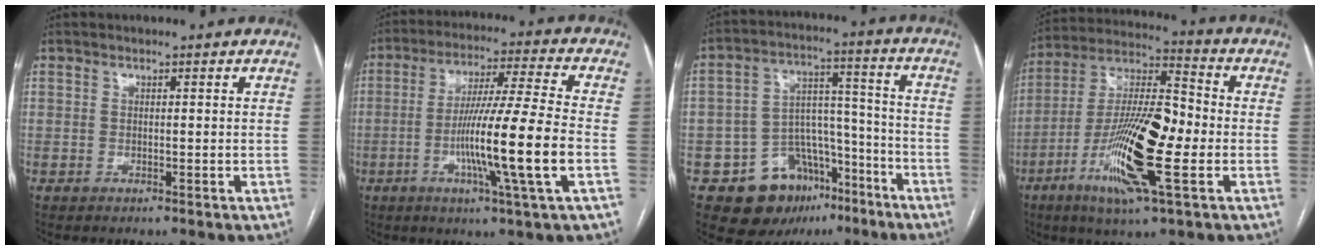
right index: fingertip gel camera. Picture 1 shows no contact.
{"total": 14.8, "force": [-3.6, -1.3, 14.3], "torque": [-0.259, -0.010, -0.071]}
{"total": 13.7, "force": [-8.2, 9.3, 5.9], "torque": [-0.076, 0.056, -0.118]}
{"total": 17.9, "force": [-4.7, 2.9, 17.0], "torque": [-0.333, -0.005, -0.085]}